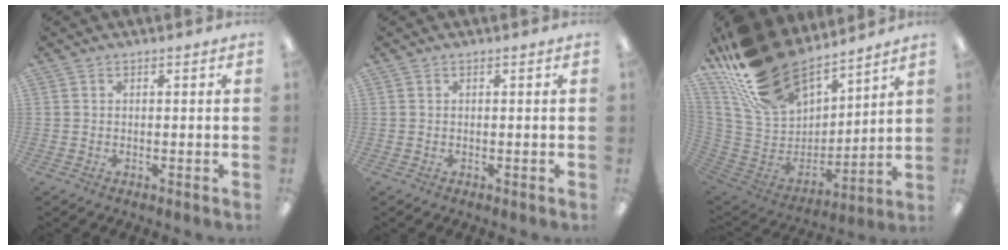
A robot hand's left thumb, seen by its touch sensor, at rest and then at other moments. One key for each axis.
{"total": 0.0}
{"total": 23.8, "fx": 18.3, "fy": 11.7, "fz": 9.8, "tx": -0.201, "ty": -0.106, "tz": 0.346}